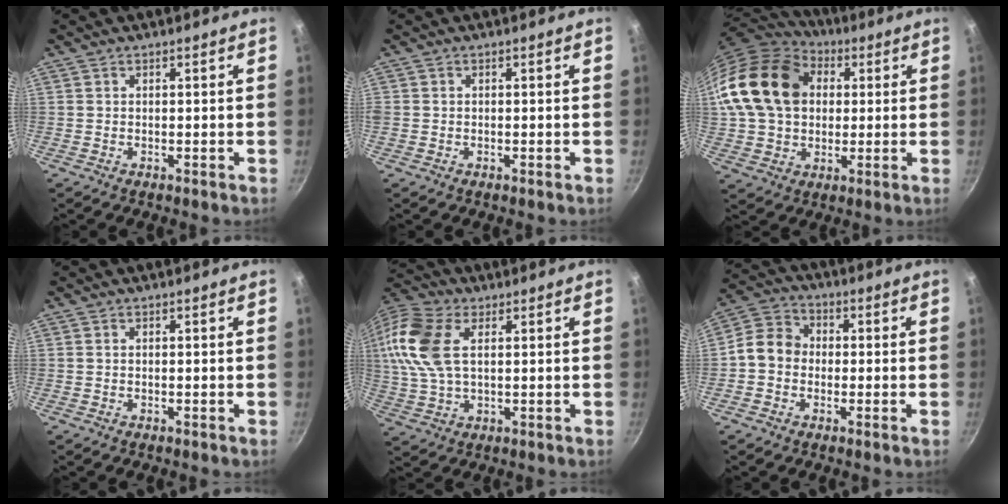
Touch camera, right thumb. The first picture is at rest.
{"total": 1.0, "force": [0.1, 0.9, 0.4], "torque": [-0.007, 0.004, -0.001]}
{"total": 19.8, "force": [4.0, 15.0, 12.2], "torque": [-0.201, 0.021, 0.066]}
{"total": 0.0}
{"total": 15.3, "force": [3.9, 9.1, 11.7], "torque": [-0.250, 0.013, 0.069]}
{"total": 7.2, "force": [-0.9, 6.1, 3.7], "torque": [-0.044, 0.020, -0.040]}